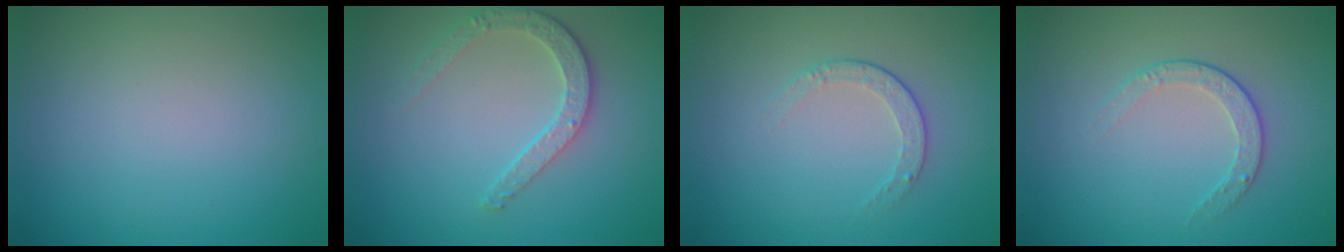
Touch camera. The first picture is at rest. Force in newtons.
{"total": 2.8, "press": 2.5, "slide": 1.2}
{"total": 1.6, "press": 1.2, "slide": 1.1}
{"total": 2.1, "press": 1.4, "slide": 1.5}